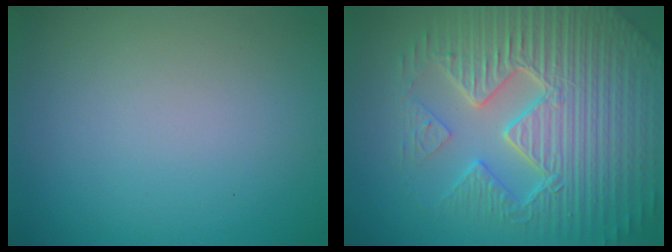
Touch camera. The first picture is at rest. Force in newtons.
{"total": 9.5, "press": 6.7, "slide": 6.7}